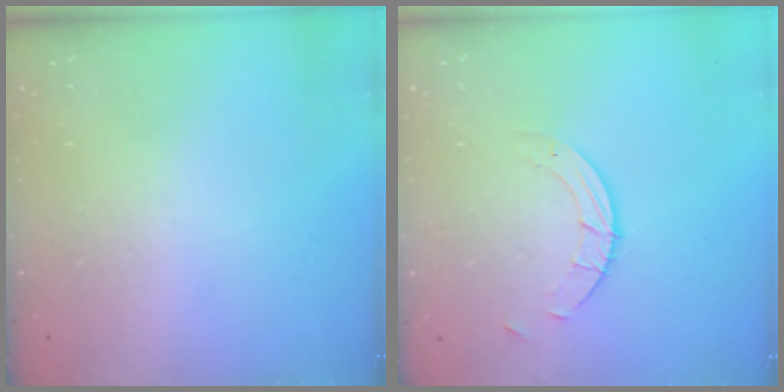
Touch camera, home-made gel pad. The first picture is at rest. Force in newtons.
{"total": 2.5, "press": 2.5, "slide": 0.2}